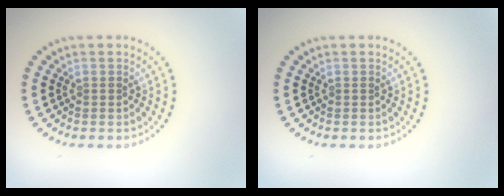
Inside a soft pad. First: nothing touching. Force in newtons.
{"total": 0.0}